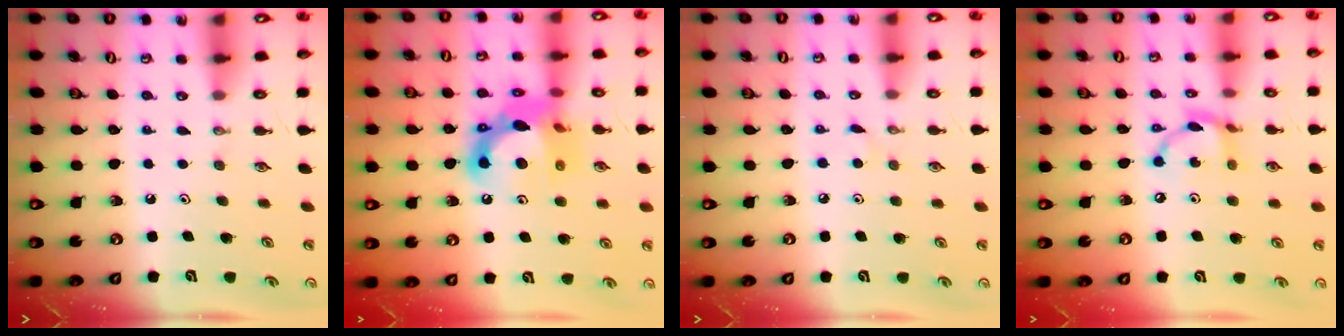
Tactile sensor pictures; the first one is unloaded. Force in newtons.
{"total": 16.0, "press": 15.9, "slide": 1.2}
{"total": 2.1, "press": 2.1, "slide": 0.3}
{"total": 10.1, "press": 10.1, "slide": 0.6}